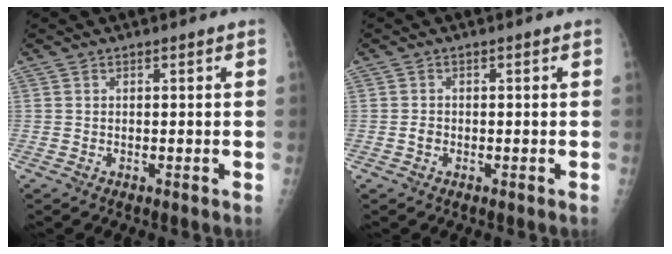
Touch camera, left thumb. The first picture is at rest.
{"total": 1.3, "force": [-0.5, 1.0, 0.6], "torque": [-0.004, 0.005, -0.008]}